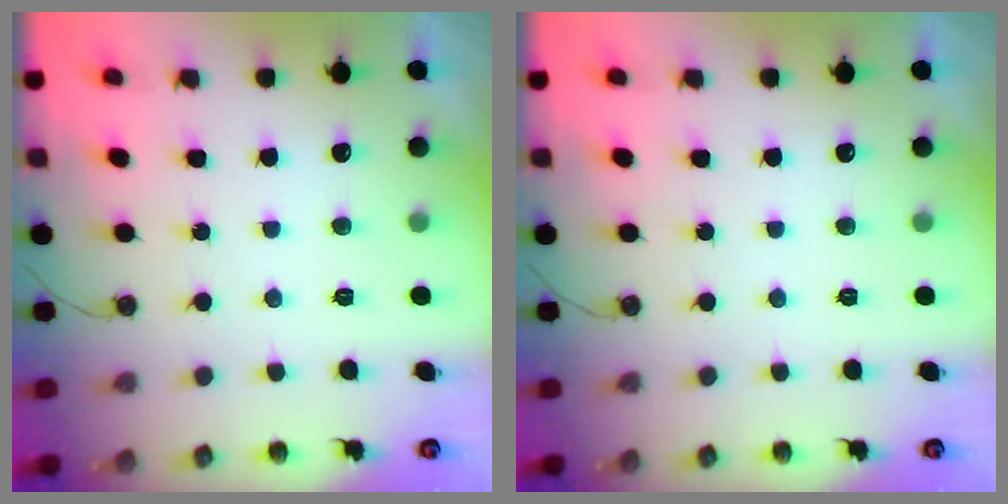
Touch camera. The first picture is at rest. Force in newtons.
{"total": 0.0}